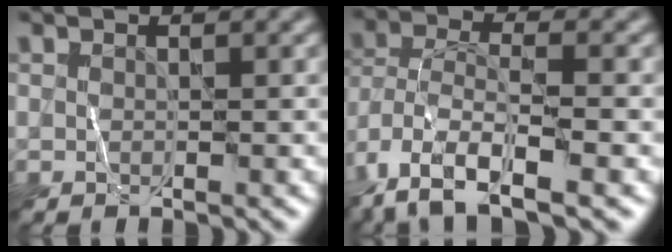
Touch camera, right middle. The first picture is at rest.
{"total": 9.3, "force": [-5.5, 3.0, 6.9], "torque": [-0.146, -0.012, -0.109]}